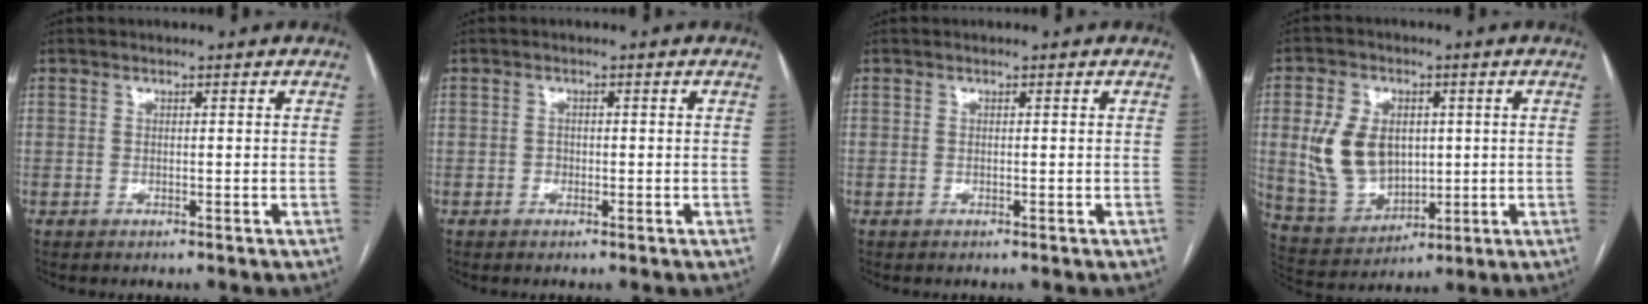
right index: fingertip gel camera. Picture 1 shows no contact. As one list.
[{"total": 0.9, "force": [-0.3, 0.8, 0.3], "torque": [-0.002, 0.004, -0.008]}, {"total": 0.0}, {"total": 11.7, "force": [1.4, 8.2, 8.3], "torque": [-0.185, 0.014, 0.047]}]